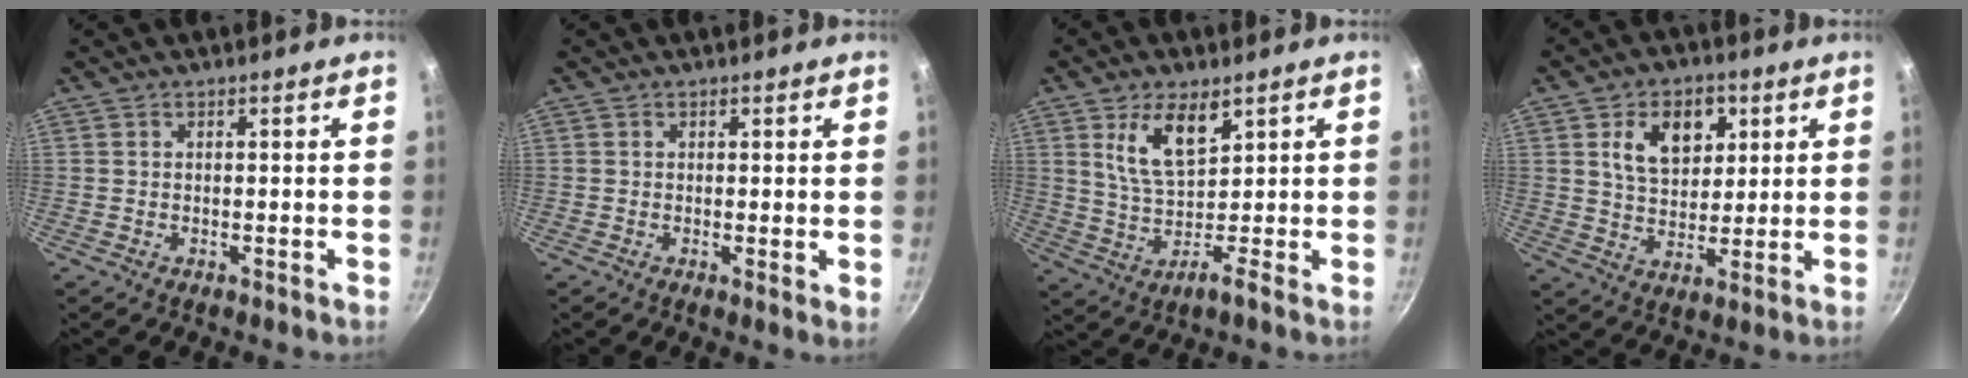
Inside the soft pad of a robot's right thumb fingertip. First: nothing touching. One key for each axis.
{"total": 1.2, "fx": 0.4, "fy": 0.3, "fz": 1.1, "tx": -0.015, "ty": -0.009, "tz": 0.001}
{"total": 7.7, "fx": 3.3, "fy": 3.6, "fz": 6.0, "tx": -0.097, "ty": -0.009, "tz": 0.060}
{"total": 10.9, "fx": 3.8, "fy": 7.4, "fz": 7.0, "tx": -0.079, "ty": -0.013, "tz": 0.060}